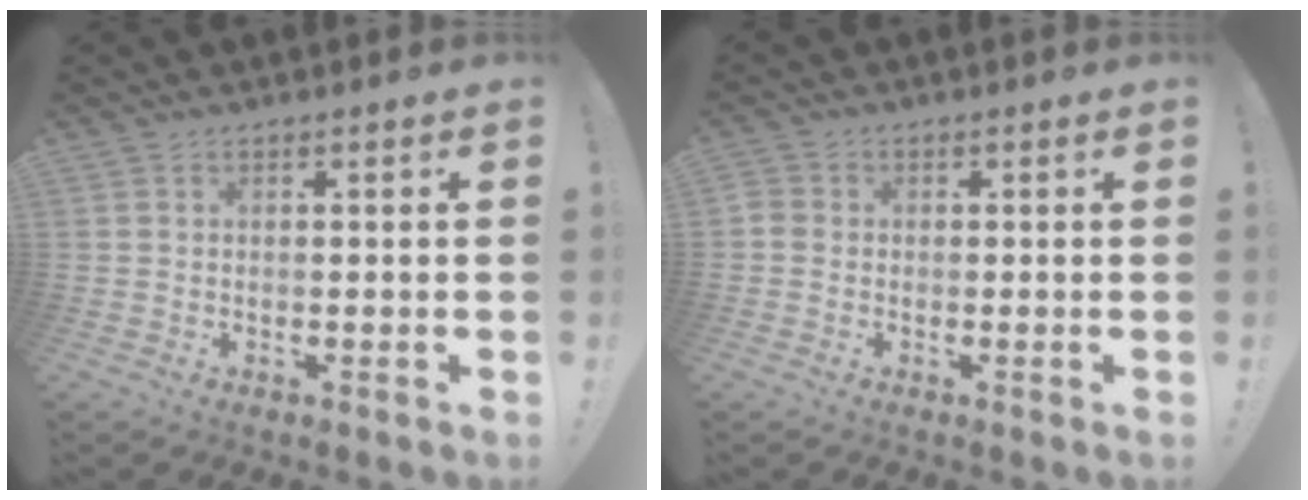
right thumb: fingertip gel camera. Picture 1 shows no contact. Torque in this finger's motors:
{"motor_torque": [0.20, -0.69, -0.29, 0.17, 0.00]}